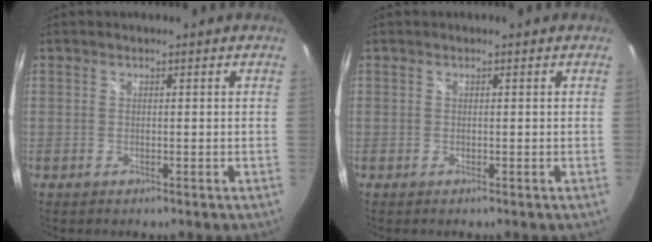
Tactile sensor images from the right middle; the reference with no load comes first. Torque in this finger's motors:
{"motor_torque": [0.38, -0.44, 0.01, 0.00]}